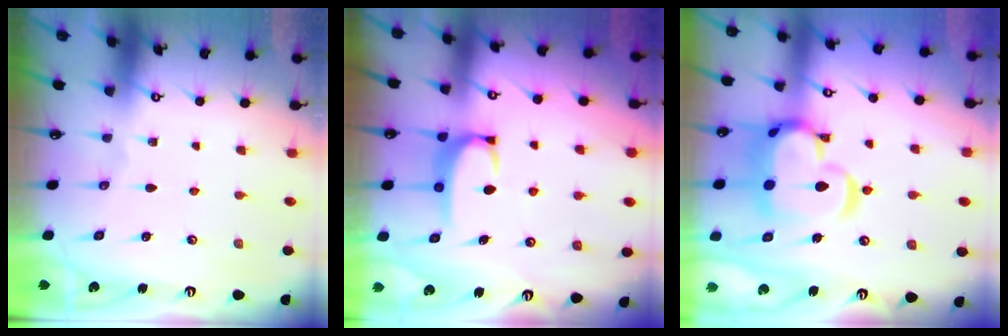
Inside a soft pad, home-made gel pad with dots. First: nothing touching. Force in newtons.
{"total": 3.4, "press": 3.4, "slide": 0.4}
{"total": 11.4, "press": 11.3, "slide": 1.7}